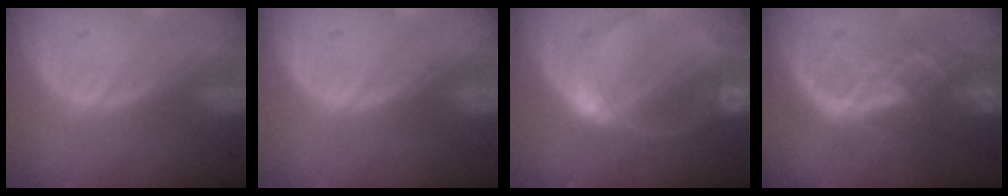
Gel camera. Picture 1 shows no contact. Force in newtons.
{"total": 0.5, "press": 0.1, "slide": 0.5}
{"total": 7.3, "press": 6.5, "slide": 3.4}
{"total": 8.6, "press": 7.5, "slide": 4.2}